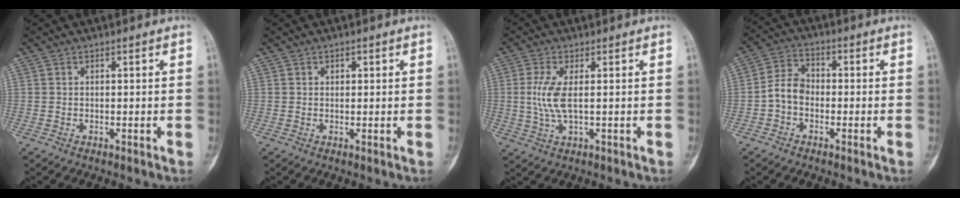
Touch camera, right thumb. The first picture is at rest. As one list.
[{"total": 1.0, "force": [0.5, 0.7, 0.5], "torque": [-0.001, -0.001, 0.006]}, {"total": 5.9, "force": [0.5, 1.9, 5.5], "torque": [-0.141, -0.004, 0.010]}, {"total": 5.6, "force": [-1.6, 4.1, 3.5], "torque": [-0.054, 0.021, -0.043]}]